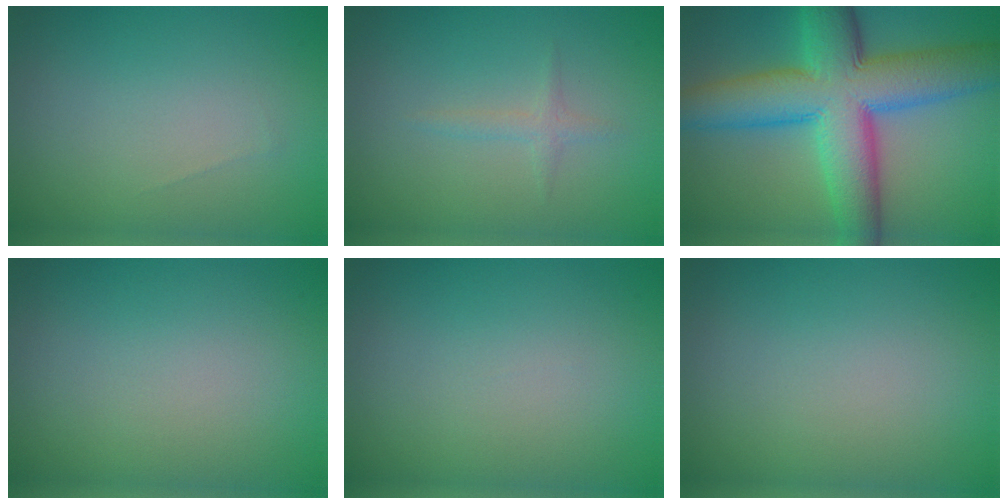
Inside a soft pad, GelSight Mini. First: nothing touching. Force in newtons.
{"total": 1.0, "press": 1.0, "slide": 0.1}
{"total": 12.1, "press": 12.1, "slide": 0.3}
{"total": 0.0}
{"total": 0.0}
{"total": 0.0}